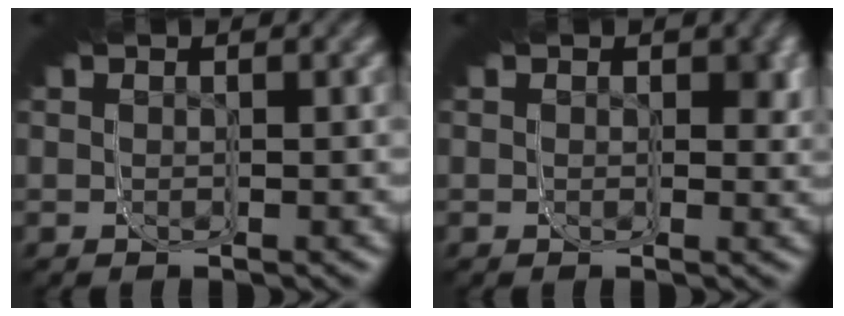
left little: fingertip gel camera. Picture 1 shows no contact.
{"total": 1.5, "force": [0.1, 1.2, 0.9], "torque": [-0.013, -0.009, 0.005]}